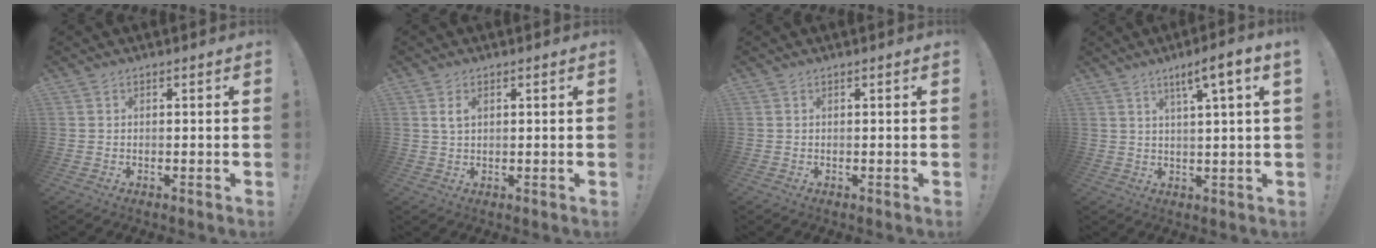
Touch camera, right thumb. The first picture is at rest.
{"total": 3.0, "force": [1.1, 1.6, 2.3], "torque": [-0.041, 0.001, 0.019]}
{"total": 0.0}
{"total": 6.3, "force": [3.1, -0.7, 5.4], "torque": [-0.081, -0.014, 0.041]}